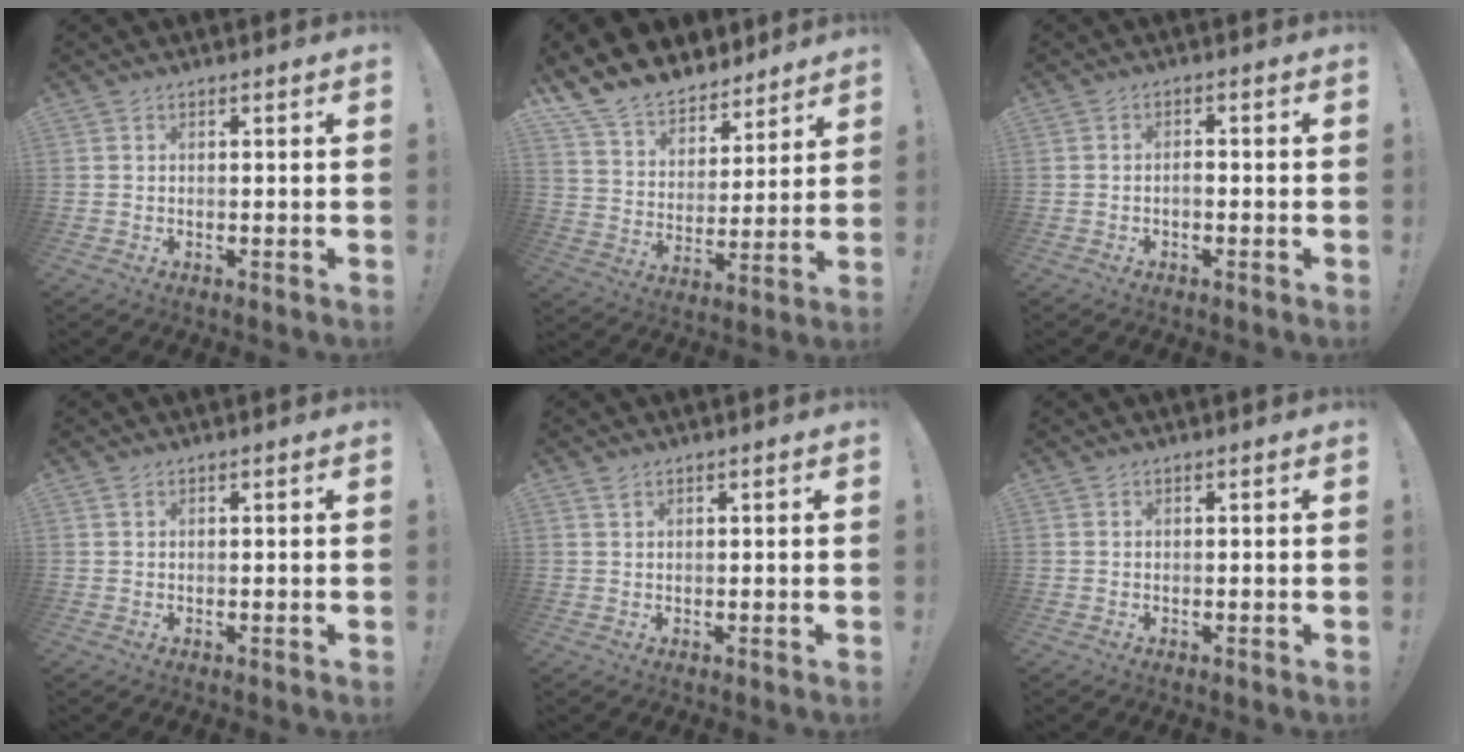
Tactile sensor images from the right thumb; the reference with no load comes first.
{"total": 12.5, "force": [10.5, 6.2, 2.4], "torque": [-0.061, -0.089, 0.199]}
{"total": 1.6, "force": [-0.8, 0.7, 1.2], "torque": [-0.027, 0.005, -0.012]}
{"total": 0.7, "force": [0.4, 0.4, 0.4], "torque": [-0.007, 0.001, 0.008]}
{"total": 1.2, "force": [0.9, 0.3, 0.8], "torque": [-0.009, -0.004, 0.016]}
{"total": 0.0}